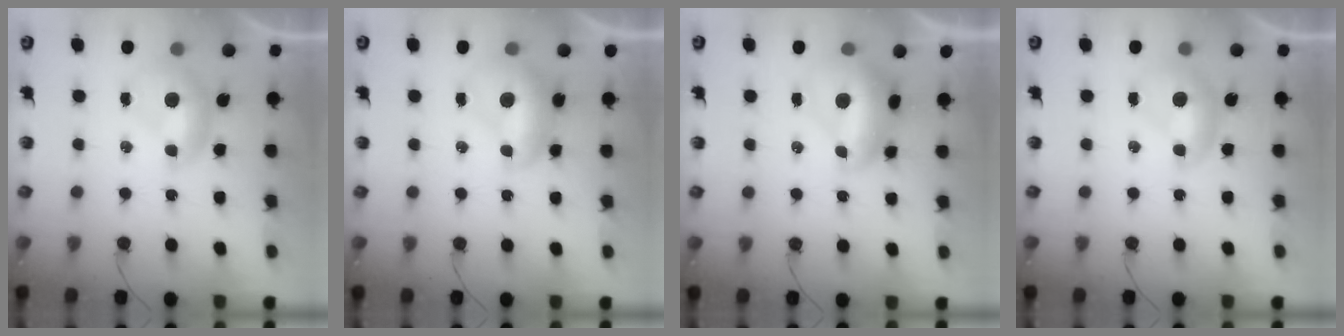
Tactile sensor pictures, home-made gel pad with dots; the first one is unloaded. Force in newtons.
{"total": 1.6, "press": 1.6, "slide": 0.4}
{"total": 2.7, "press": 2.6, "slide": 0.7}
{"total": 0.0}